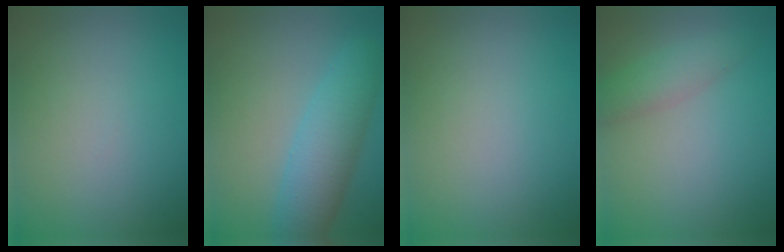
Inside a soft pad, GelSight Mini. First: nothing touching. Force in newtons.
{"total": 5.6, "press": 5.6, "slide": 0.1}
{"total": 0.0}
{"total": 2.5, "press": 2.5, "slide": 0.1}